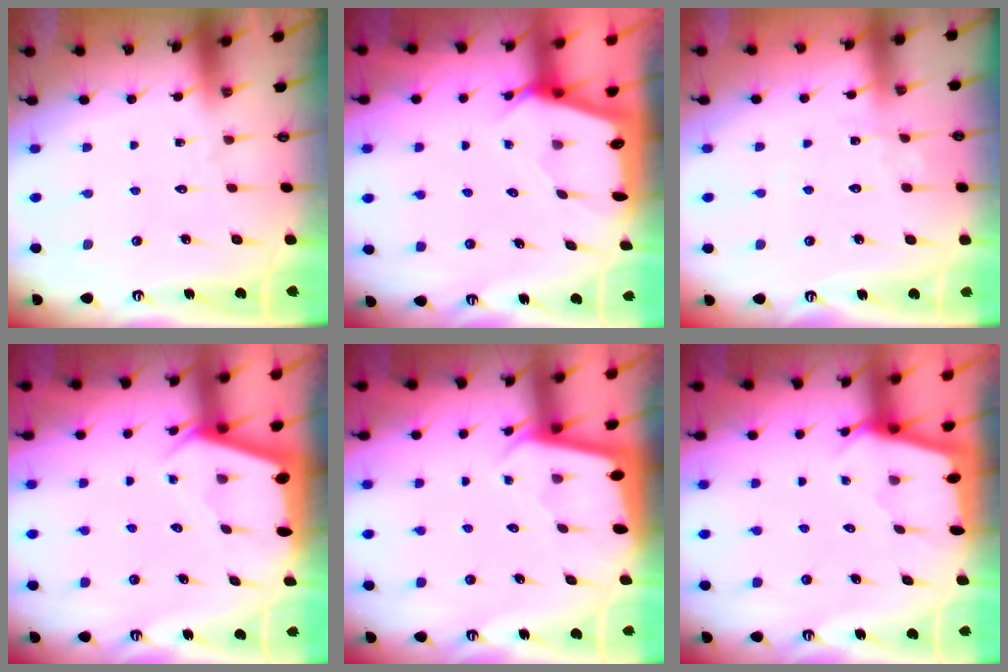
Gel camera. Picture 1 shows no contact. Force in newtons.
{"total": 2.5, "press": 2.5, "slide": 0.3}
{"total": 2.3, "press": 2.3, "slide": 0.3}
{"total": 2.4, "press": 2.4, "slide": 0.3}
{"total": 1.8, "press": 1.8, "slide": 0.1}
{"total": 2.2, "press": 2.2, "slide": 0.3}